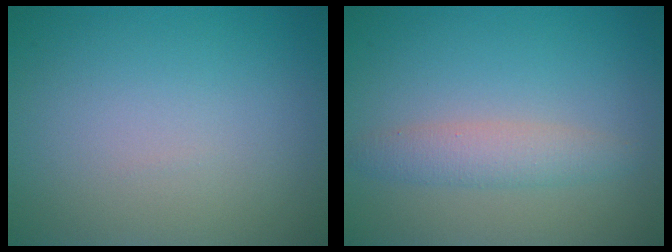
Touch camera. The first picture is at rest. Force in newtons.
{"total": 2.4, "press": 2.4, "slide": 0.1}